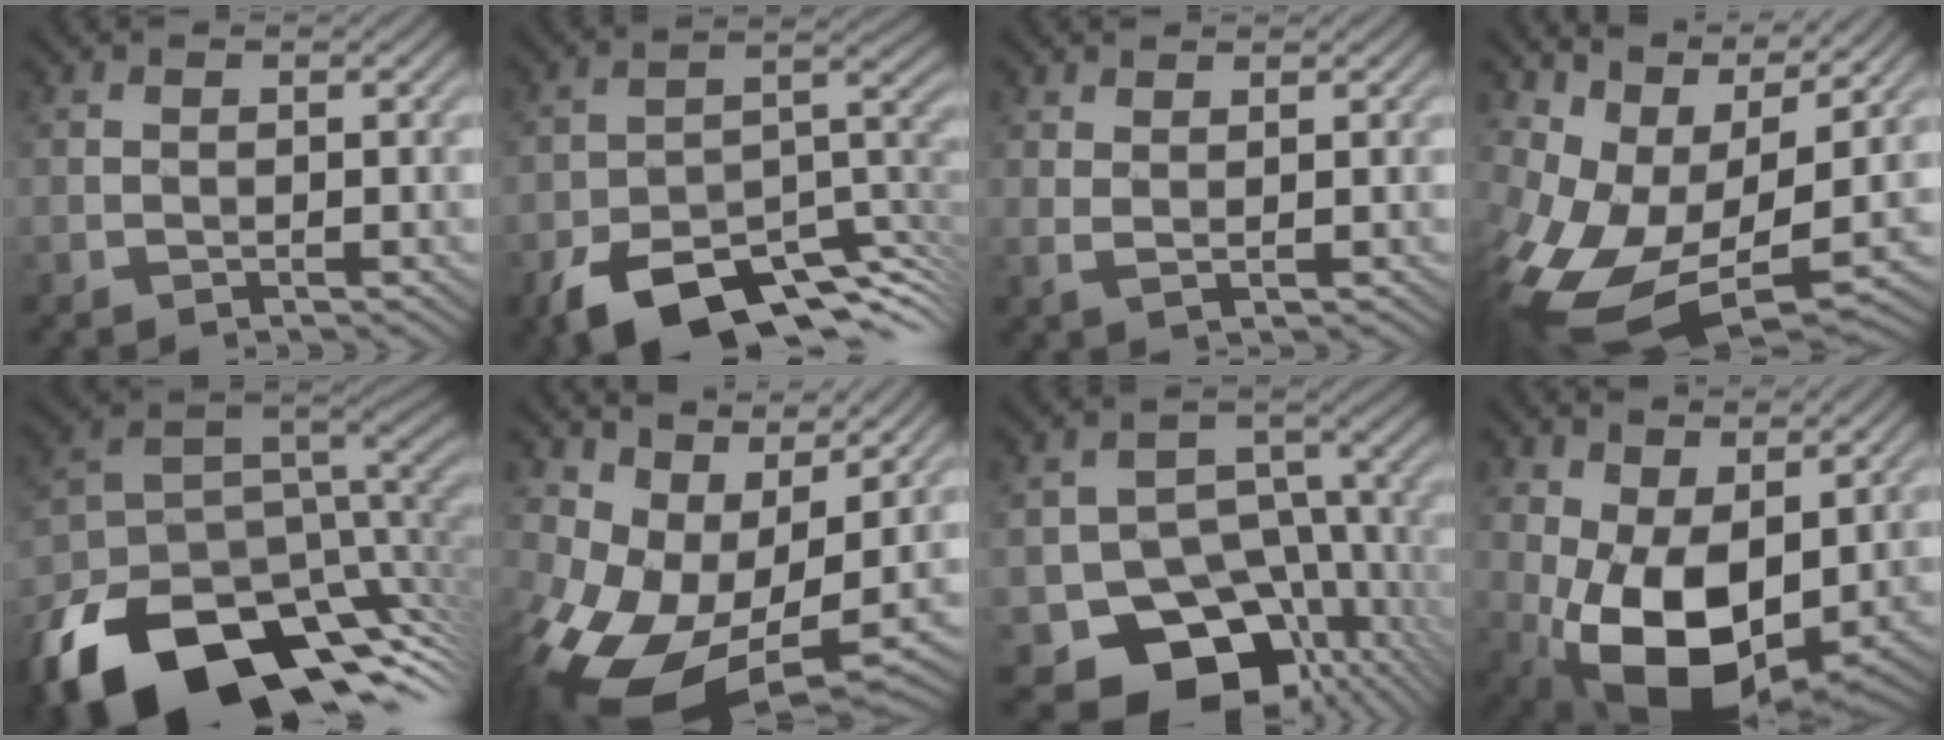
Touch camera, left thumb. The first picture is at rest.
{"total": 13.4, "force": [-8.5, 6.0, 8.4], "torque": [-0.141, -0.020, -0.148]}
{"total": 1.7, "force": [1.4, 0.0, 1.0], "torque": [-0.025, 0.001, 0.025]}
{"total": 13.3, "force": [1.6, 7.4, 11.0], "torque": [-0.245, -0.019, 0.051]}
{"total": 18.3, "force": [-9.2, 10.6, 11.8], "torque": [-0.252, -0.051, -0.125]}
{"total": 12.7, "force": [2.3, 7.8, 9.7], "torque": [-0.197, -0.017, 0.061]}
{"total": 14.5, "force": [-6.5, 10.2, 7.9], "torque": [-0.105, -0.031, -0.096]}
{"total": 14.0, "force": [-0.3, 8.4, 11.1], "torque": [-0.215, -0.034, 0.006]}